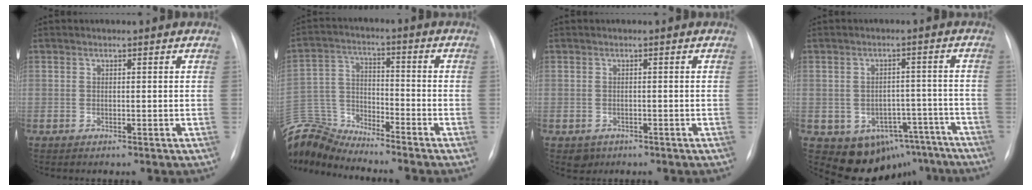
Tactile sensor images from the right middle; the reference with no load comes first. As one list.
[{"total": 11.7, "force": [-11.6, 0.3, 1.0], "torque": [-0.031, 0.023, -0.232]}, {"total": 1.9, "force": [-1.1, 1.6, 0.4], "torque": [-0.003, 0.003, -0.011]}, {"total": 11.7, "force": [-7.5, 8.1, 4.0], "torque": [-0.037, 0.039, -0.092]}]